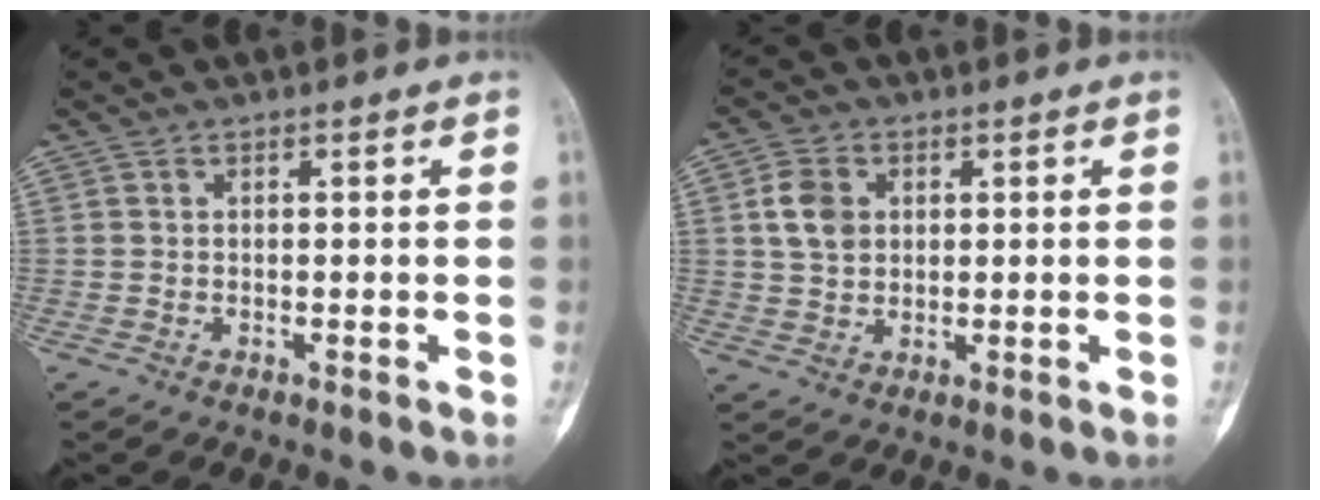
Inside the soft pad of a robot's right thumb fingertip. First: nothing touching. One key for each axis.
{"total": 6.1, "fx": 1.4, "fy": 4.8, "fz": 3.6, "tx": -0.051, "ty": -0.001, "tz": 0.024}